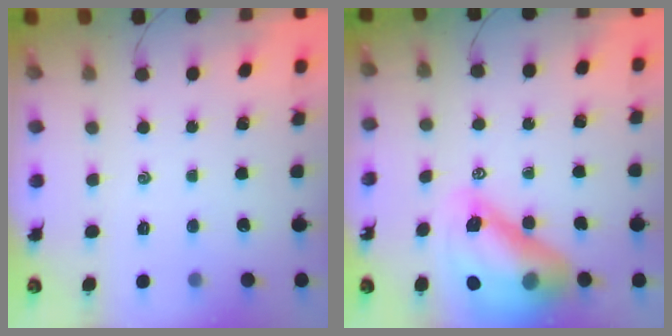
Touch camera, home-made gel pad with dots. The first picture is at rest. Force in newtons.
{"total": 18.0, "press": 17.2, "slide": 5.2}